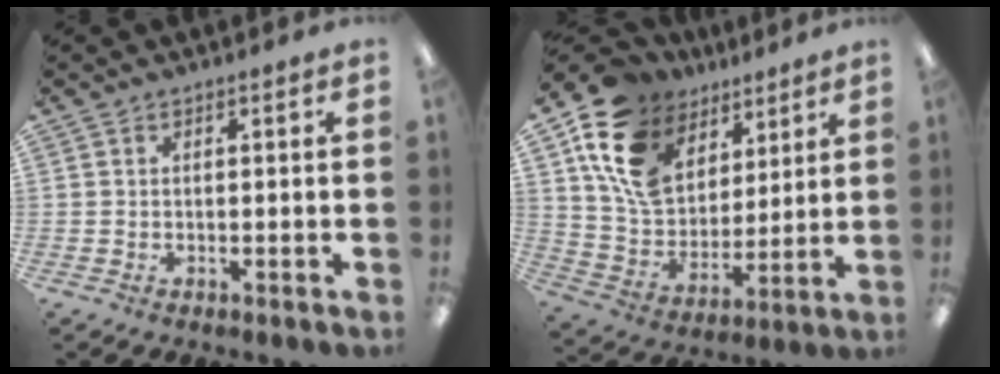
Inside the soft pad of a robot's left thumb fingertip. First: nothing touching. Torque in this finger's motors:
{"motor_torque": [0.94, 1.05, 1.33, -1.44, 0.15]}